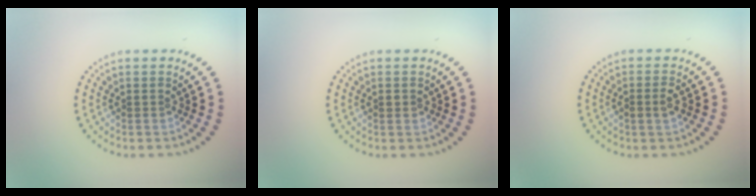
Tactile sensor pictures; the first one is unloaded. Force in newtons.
{"total": 0.7, "press": 0.7, "slide": 0.1}
{"total": 1.4, "press": 1.4, "slide": 0.2}